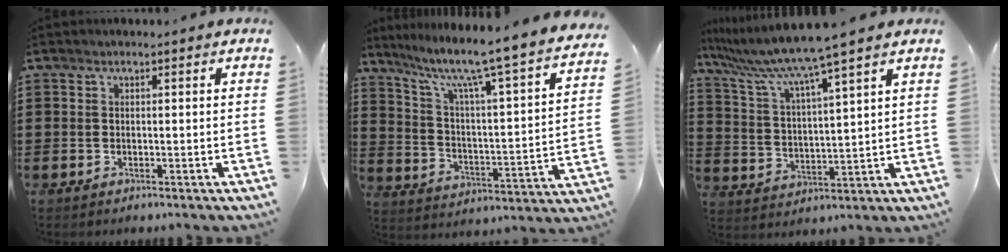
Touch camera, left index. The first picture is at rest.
{"total": 8.7, "force": [6.9, -0.3, 5.3], "torque": [-0.123, -0.062, 0.099]}
{"total": 8.5, "force": [7.1, -0.9, 4.6], "torque": [-0.120, -0.049, 0.113]}